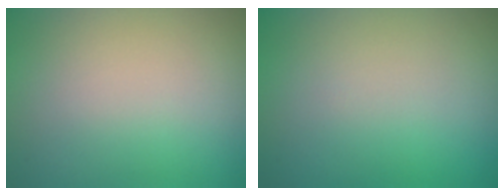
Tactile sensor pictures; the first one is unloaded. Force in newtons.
{"total": 0.0}